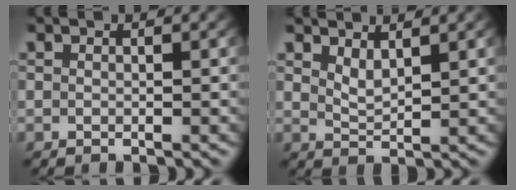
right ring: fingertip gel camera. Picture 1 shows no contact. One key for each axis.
{"total": 2.7, "fx": 2.0, "fy": 1.0, "fz": 1.5, "tx": -0.029, "ty": -0.014, "tz": 0.041}